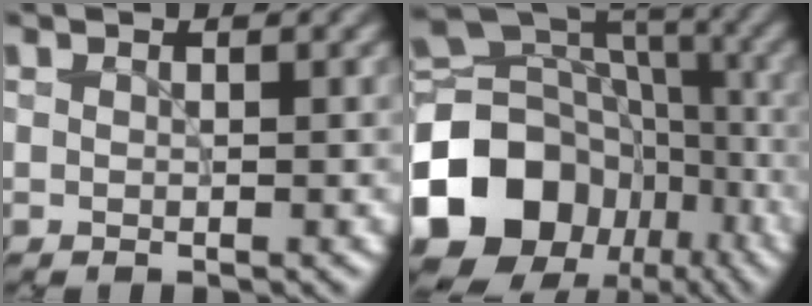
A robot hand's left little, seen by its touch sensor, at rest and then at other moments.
{"total": 19.5, "force": [-8.1, 15.5, 8.7], "torque": [-0.192, -0.013, -0.135]}